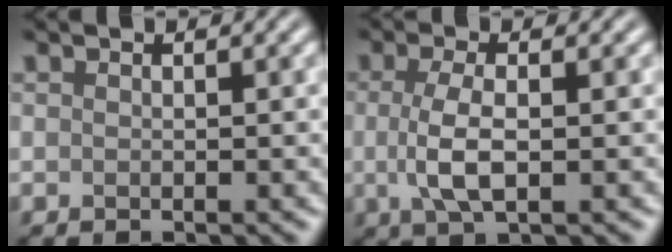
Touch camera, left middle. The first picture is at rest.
{"total": 3.7, "force": [-0.1, 1.4, 3.5], "torque": [-0.078, -0.001, -0.003]}